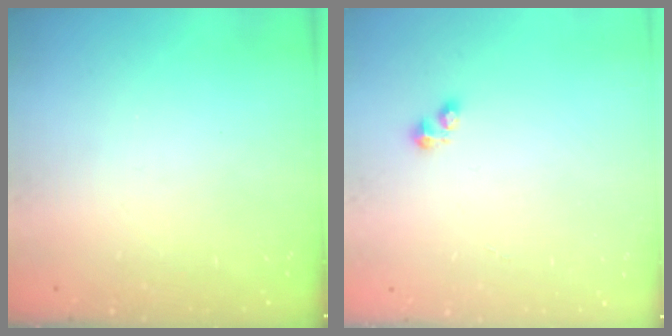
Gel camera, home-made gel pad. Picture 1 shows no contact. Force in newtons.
{"total": 2.7, "press": 2.7, "slide": 0.4}